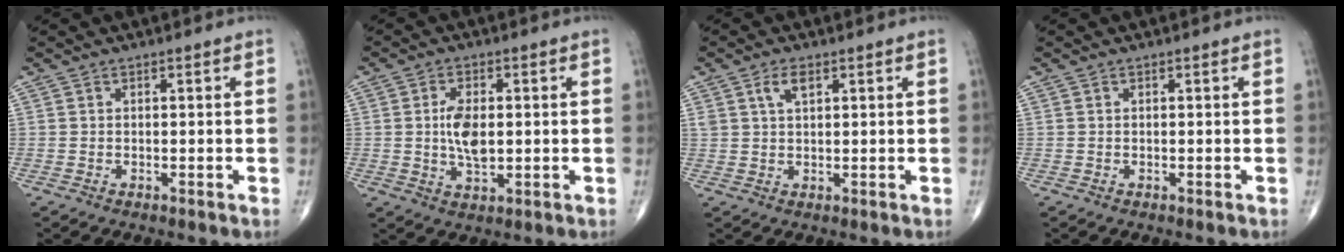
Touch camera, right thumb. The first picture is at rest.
{"total": 8.9, "force": [-0.1, 5.4, 7.1], "torque": [-0.111, 0.002, -0.003]}
{"total": 3.4, "force": [1.7, 1.6, 2.5], "torque": [-0.044, -0.001, 0.034]}
{"total": 0.0}